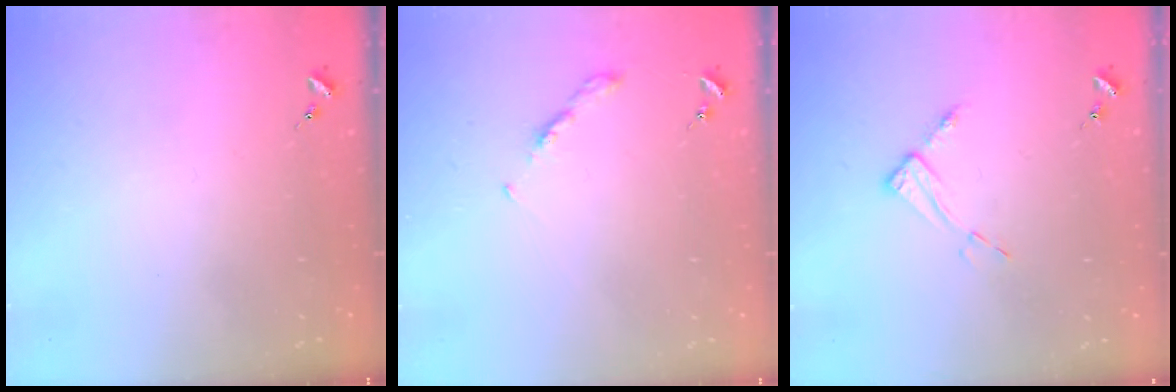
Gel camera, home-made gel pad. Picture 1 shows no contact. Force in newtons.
{"total": 3.5, "press": 3.5, "slide": 0.4}
{"total": 6.5, "press": 6.5, "slide": 0.5}